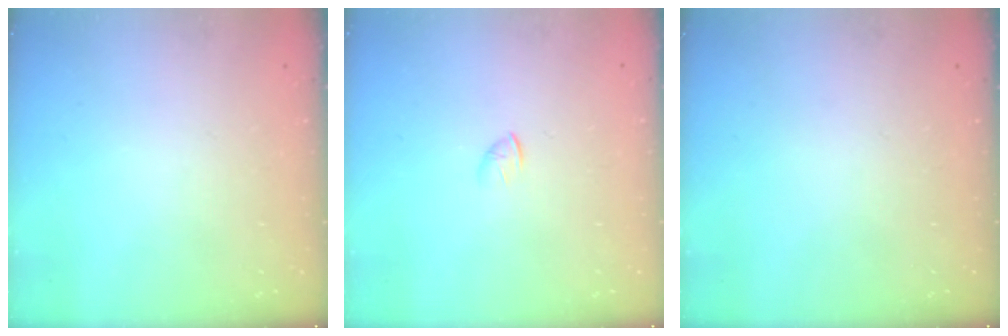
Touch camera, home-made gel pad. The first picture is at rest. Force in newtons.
{"total": 1.3, "press": 1.2, "slide": 0.4}
{"total": 0.0}